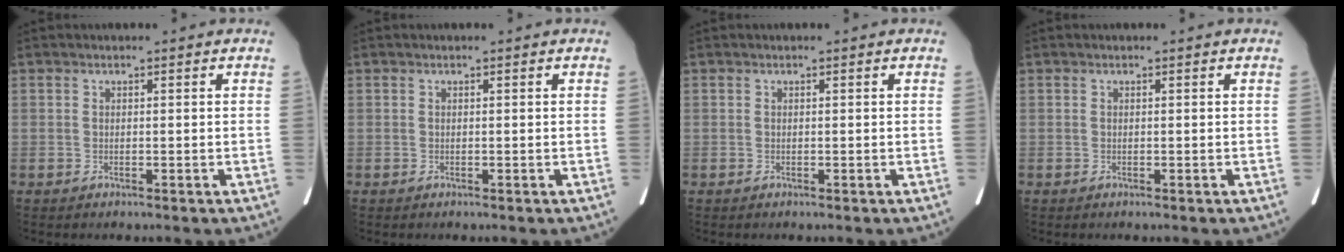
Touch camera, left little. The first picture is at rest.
{"total": 0.0}
{"total": 0.0}
{"total": 0.0}